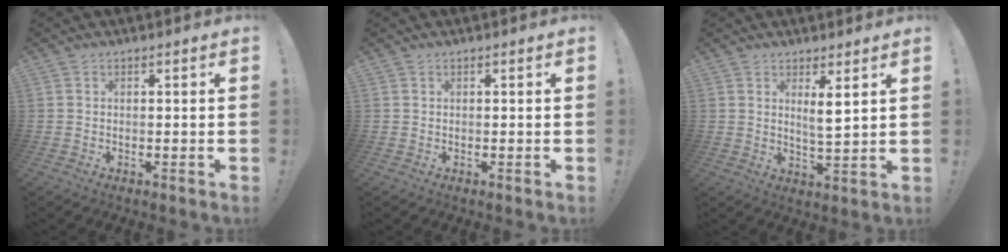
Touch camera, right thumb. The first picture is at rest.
{"total": 0.0}
{"total": 5.1, "force": [2.8, 0.5, 4.3], "torque": [-0.062, -0.021, 0.041]}